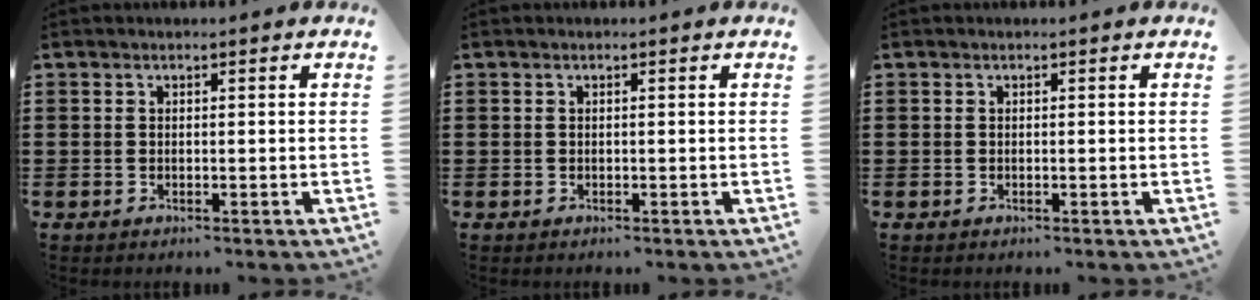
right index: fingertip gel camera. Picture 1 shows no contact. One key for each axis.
{"total": 0.0}
{"total": 0.0}